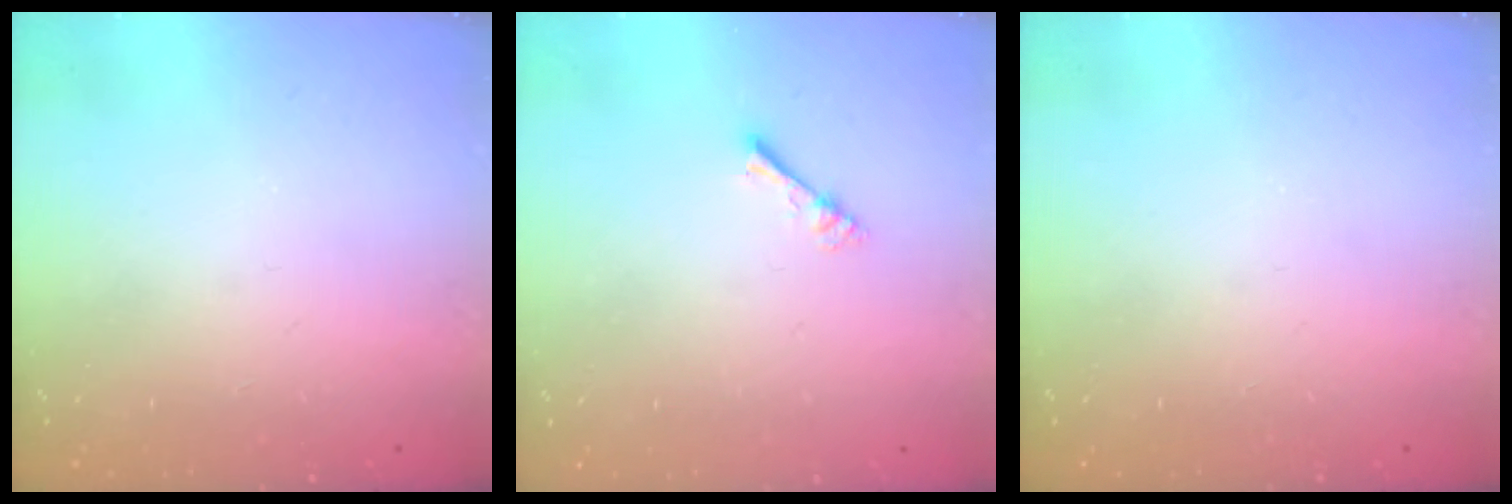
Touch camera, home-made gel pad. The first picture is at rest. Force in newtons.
{"total": 2.4, "press": 2.4, "slide": 0.2}
{"total": 0.0}